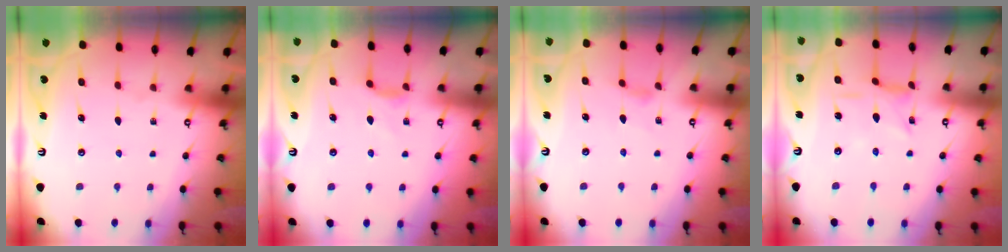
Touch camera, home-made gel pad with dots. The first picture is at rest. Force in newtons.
{"total": 3.3, "press": 3.2, "slide": 0.6}
{"total": 1.9, "press": 1.9, "slide": 0.4}
{"total": 2.6, "press": 2.5, "slide": 0.5}